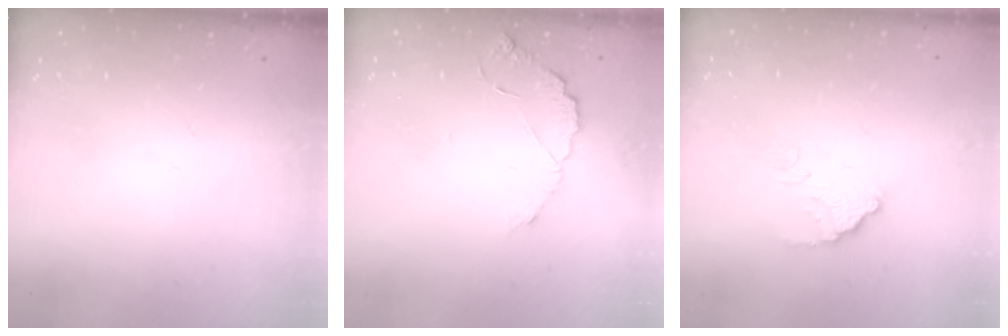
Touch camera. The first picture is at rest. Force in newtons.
{"total": 5.8, "press": 5.8, "slide": 0.4}
{"total": 4.9, "press": 4.9, "slide": 0.2}